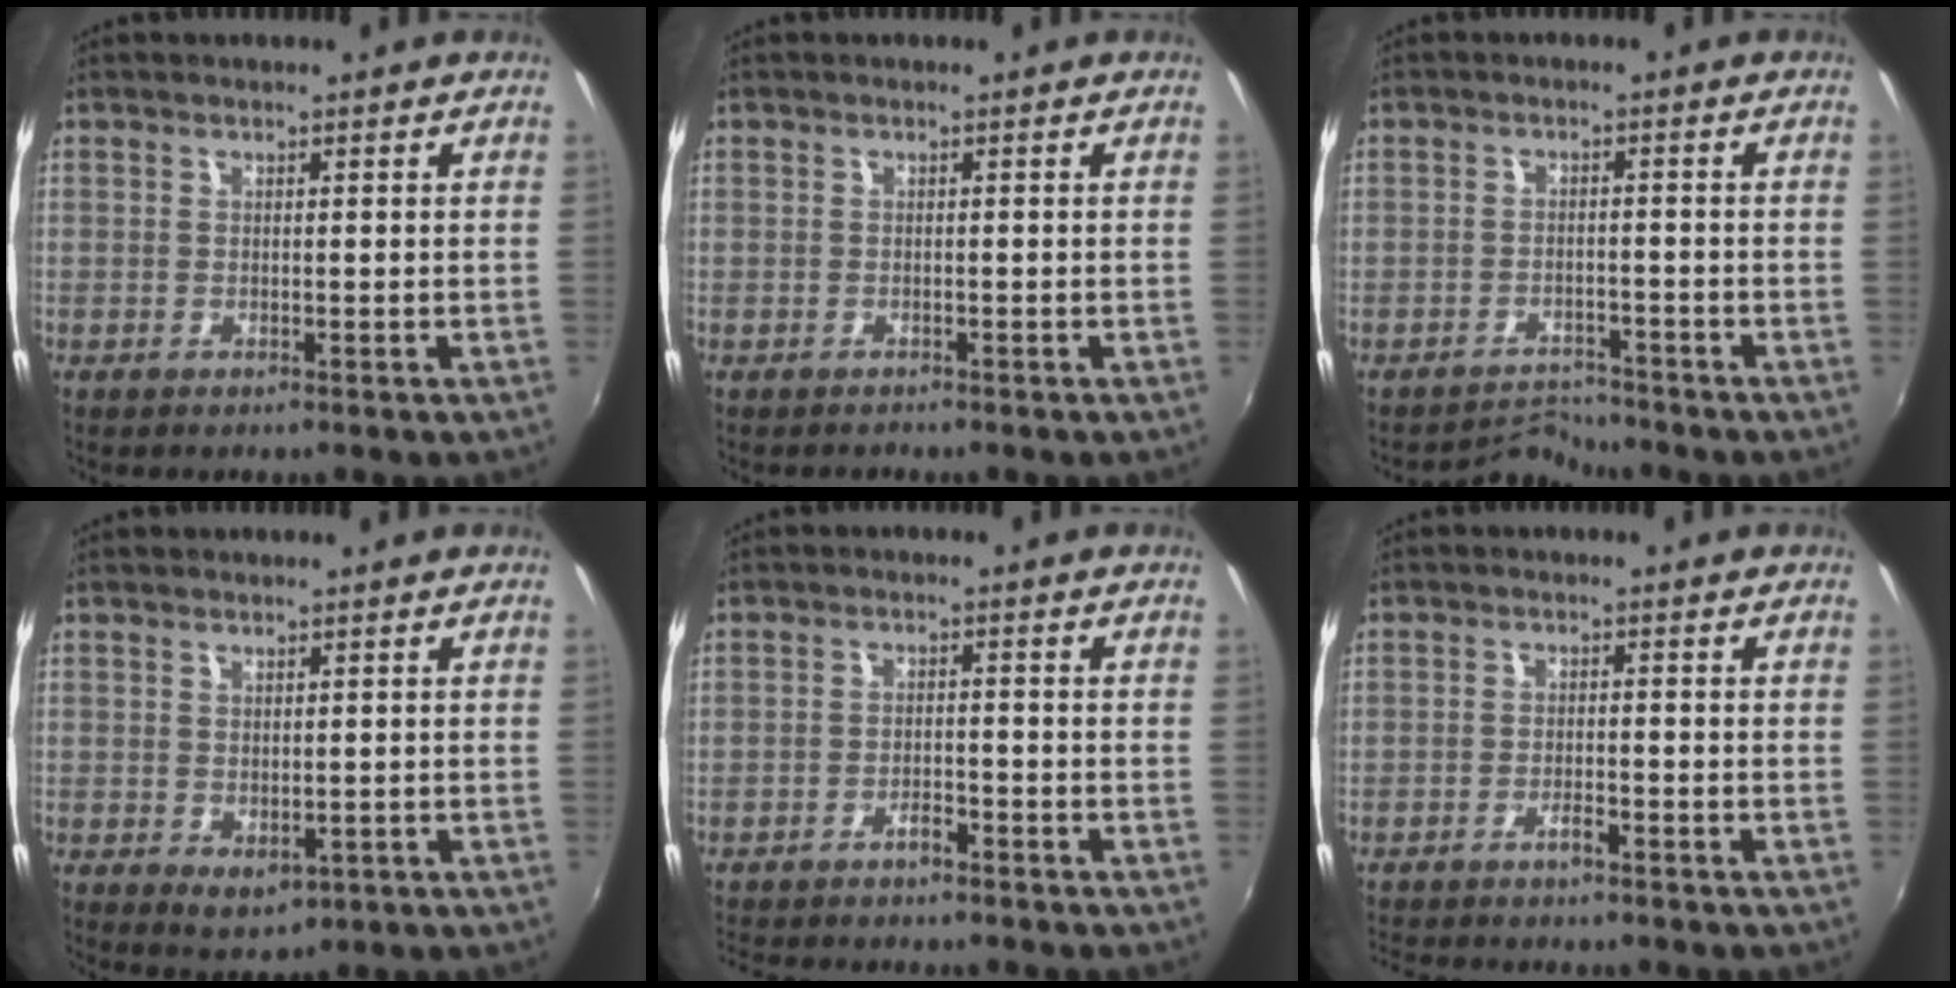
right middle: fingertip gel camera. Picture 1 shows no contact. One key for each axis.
{"total": 0.0}
{"total": 3.2, "fx": -2.8, "fy": -0.2, "fz": -1.4, "tx": 0.015, "ty": 0.014, "tz": -0.051}
{"total": 3.2, "fx": 0.1, "fy": 2.2, "fz": 2.3, "tx": -0.035, "ty": -0.009, "tz": 0.006}
{"total": 6.4, "fx": -5.8, "fy": 1.4, "fz": 2.3, "tx": -0.062, "ty": -0.002, "tz": -0.089}
{"total": 5.3, "fx": -4.8, "fy": 0.6, "fz": 2.2, "tx": -0.055, "ty": -0.006, "tz": -0.080}